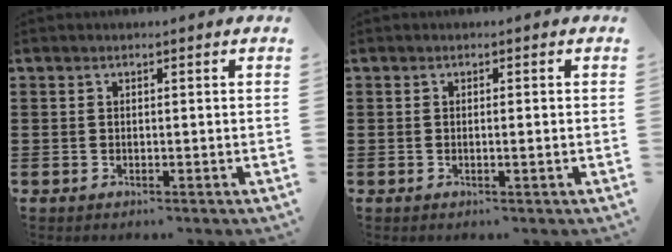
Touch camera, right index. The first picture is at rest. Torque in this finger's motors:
{"motor_torque": [0.03, 0.08, 0.03, 0.00]}